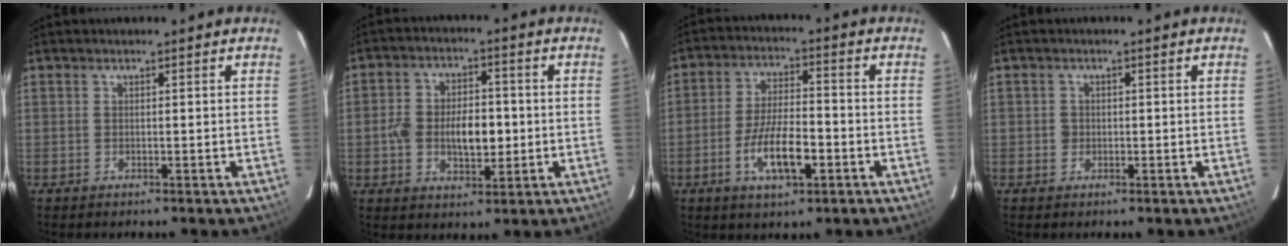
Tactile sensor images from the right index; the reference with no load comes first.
{"total": 9.2, "force": [-1.3, 5.3, 7.4], "torque": [-0.141, 0.008, -0.021]}
{"total": 10.0, "force": [-4.0, 3.2, 8.5], "torque": [-0.170, -0.004, -0.067]}
{"total": 1.5, "force": [-0.3, 1.5, 0.2], "torque": [-0.001, 0.002, -0.003]}